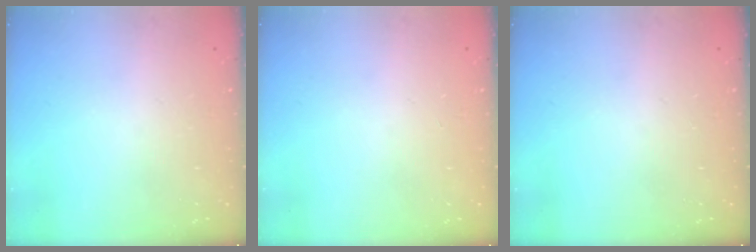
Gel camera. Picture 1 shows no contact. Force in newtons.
{"total": 0.0}
{"total": 0.0}